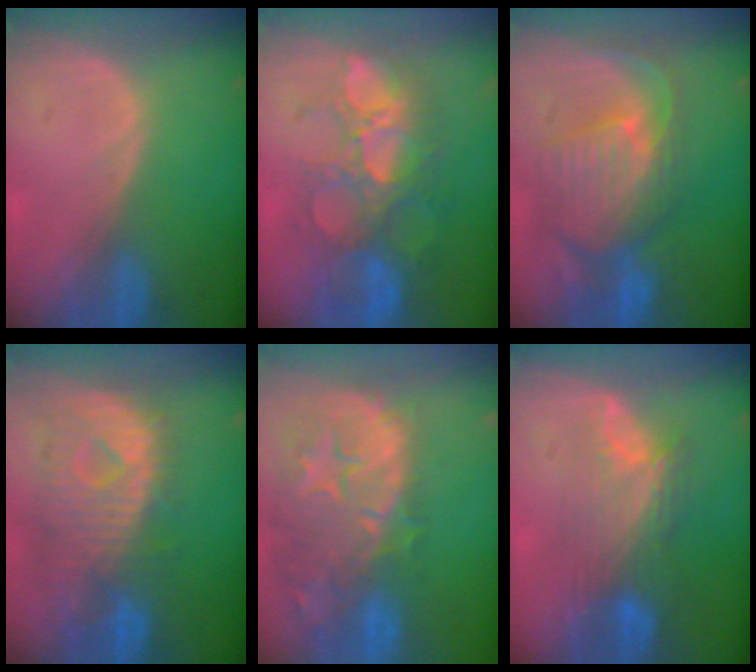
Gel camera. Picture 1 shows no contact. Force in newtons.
{"total": 10.8, "press": 9.9, "slide": 4.4}
{"total": 10.8, "press": 9.5, "slide": 5.2}
{"total": 11.0, "press": 9.7, "slide": 5.2}
{"total": 15.0, "press": 11.9, "slide": 9.0}
{"total": 8.2, "press": 7.6, "slide": 3.1}